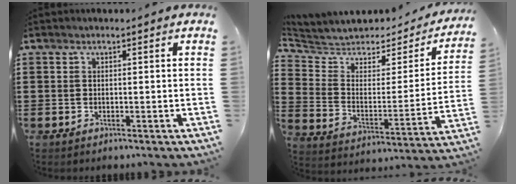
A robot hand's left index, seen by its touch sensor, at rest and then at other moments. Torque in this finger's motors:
{"motor_torque": [2.14, 0.00, 0.33, 0.08]}